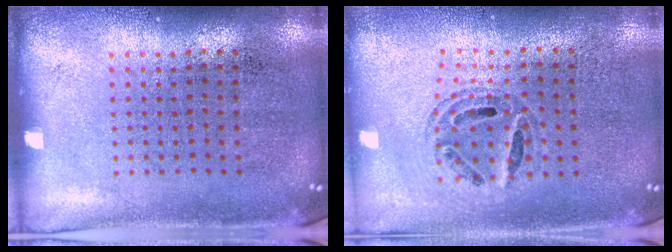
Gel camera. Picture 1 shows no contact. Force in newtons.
{"total": 0.7, "press": 0.7, "slide": 0.2}